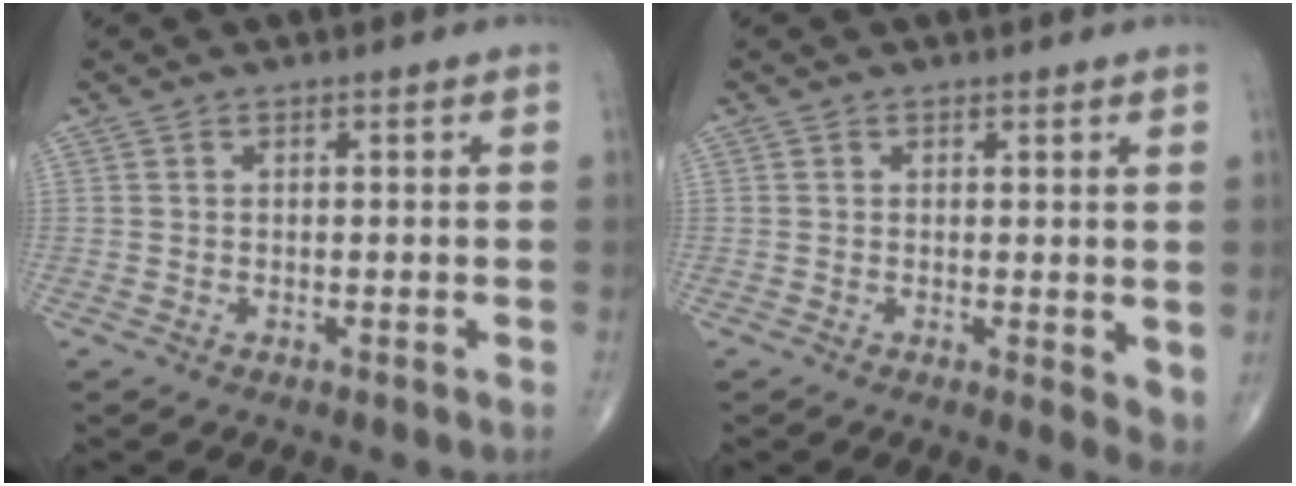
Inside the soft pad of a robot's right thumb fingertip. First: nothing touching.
{"total": 3.4, "force": [0.4, 1.4, 3.1], "torque": [-0.040, -0.012, 0.005]}